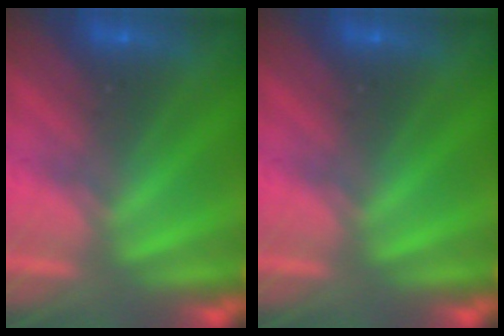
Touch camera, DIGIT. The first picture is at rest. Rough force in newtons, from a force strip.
{"total": 0.0}